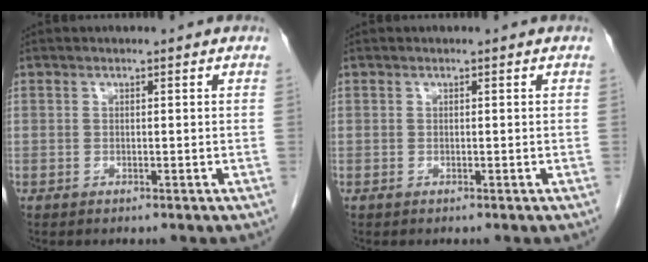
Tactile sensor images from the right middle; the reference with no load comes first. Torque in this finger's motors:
{"motor_torque": [0.29, -0.04, 0.08, 0.00]}